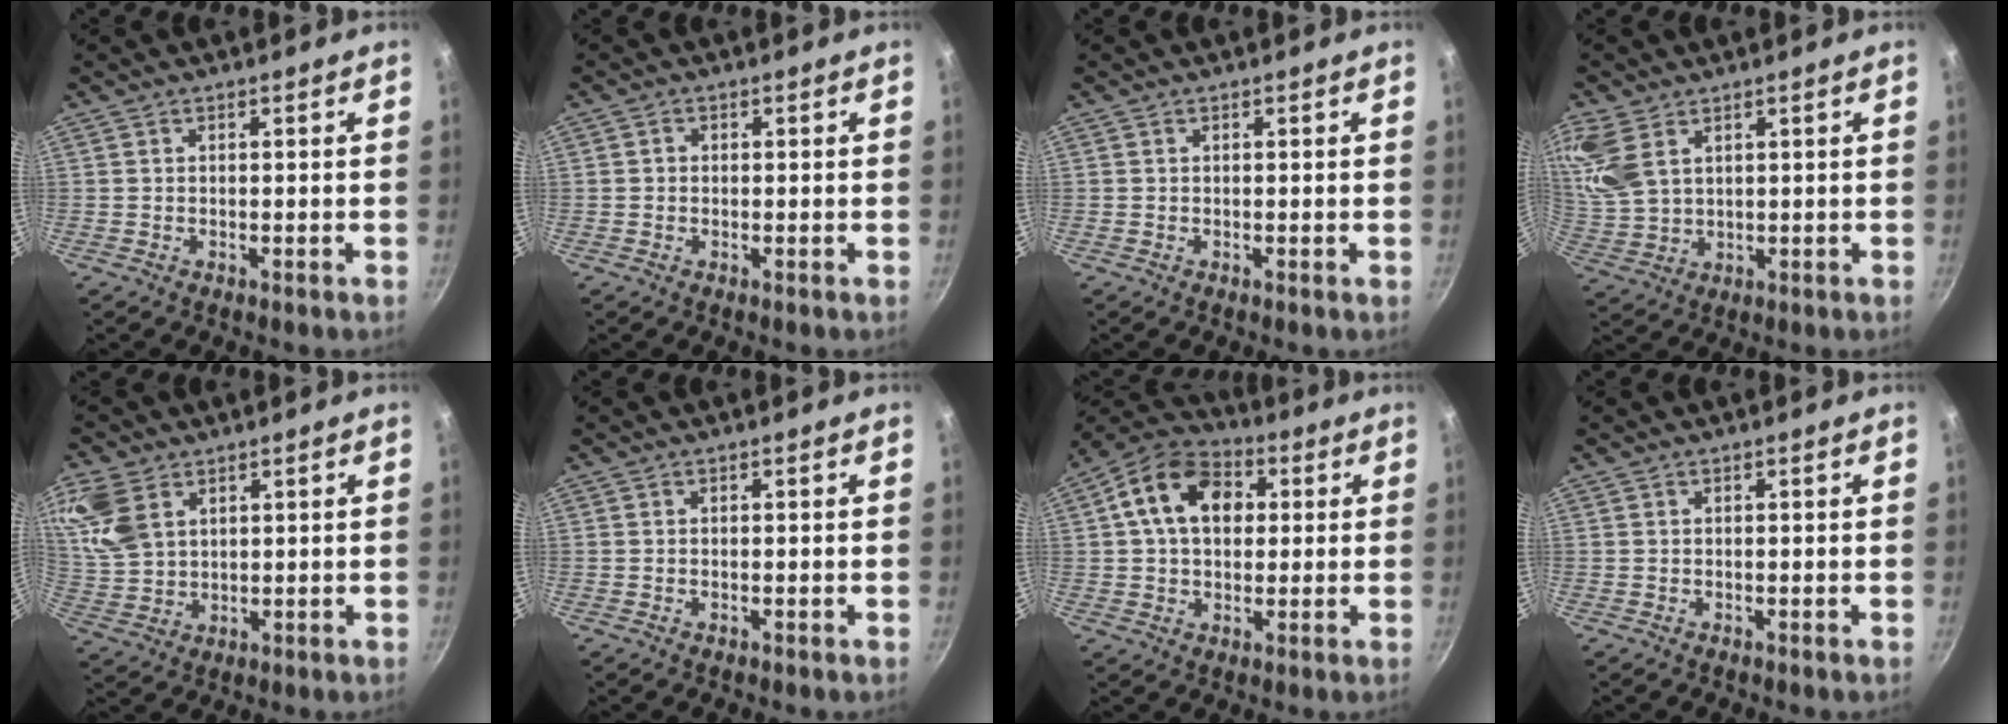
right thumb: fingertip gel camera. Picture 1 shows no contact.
{"total": 1.1, "force": [0.0, 1.0, 0.4], "torque": [-0.004, 0.005, -0.003]}
{"total": 0.0}
{"total": 10.3, "force": [4.9, 6.3, 6.5], "torque": [-0.136, -0.010, 0.109]}
{"total": 10.2, "force": [4.5, 6.8, 6.2], "torque": [-0.119, -0.013, 0.099]}
{"total": 0.0}
{"total": 14.2, "force": [3.1, 10.2, 9.4], "torque": [-0.131, 0.019, 0.035]}
{"total": 0.0}